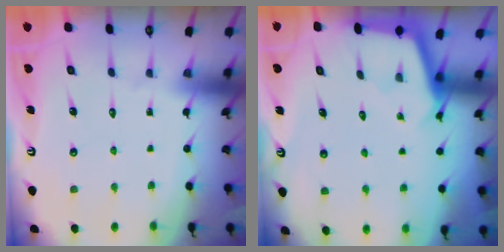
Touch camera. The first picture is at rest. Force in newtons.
{"total": 2.8, "press": 2.8, "slide": 0.3}